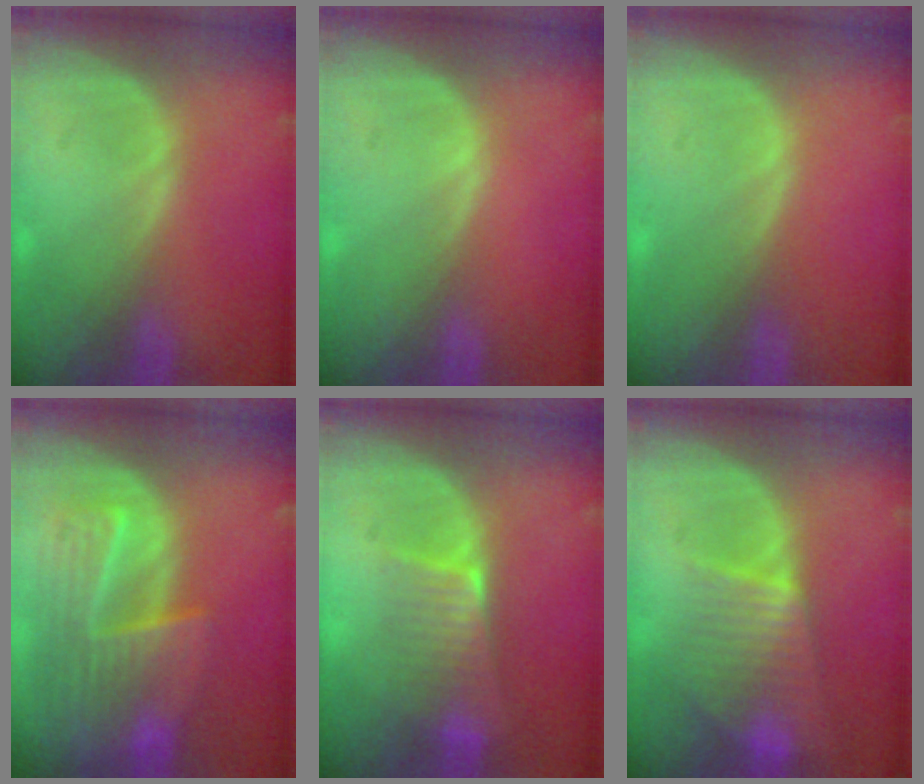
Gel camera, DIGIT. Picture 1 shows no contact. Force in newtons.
{"total": 0.0}
{"total": 0.0}
{"total": 9.6, "press": 8.4, "slide": 4.8}
{"total": 6.3, "press": 5.5, "slide": 3.1}
{"total": 7.5, "press": 7.0, "slide": 2.5}